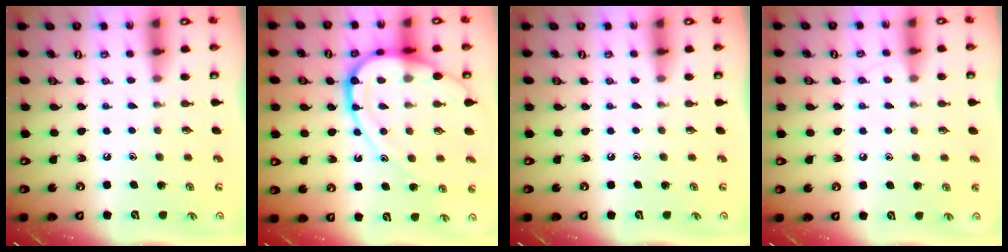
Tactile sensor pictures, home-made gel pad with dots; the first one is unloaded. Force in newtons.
{"total": 17.0, "press": 16.9, "slide": 2.0}
{"total": 0.0}
{"total": 5.1, "press": 5.1, "slide": 0.6}